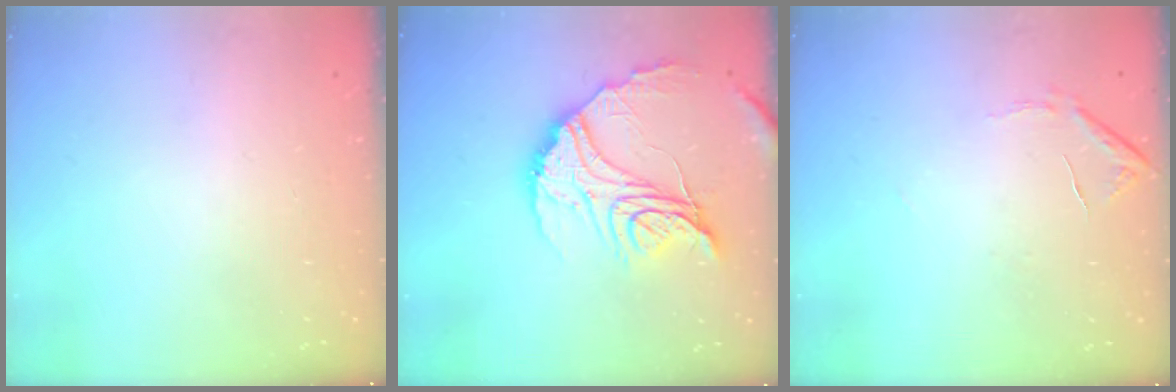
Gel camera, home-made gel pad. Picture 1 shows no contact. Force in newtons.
{"total": 20.5, "press": 20.5, "slide": 2.0}
{"total": 7.6, "press": 7.5, "slide": 0.3}